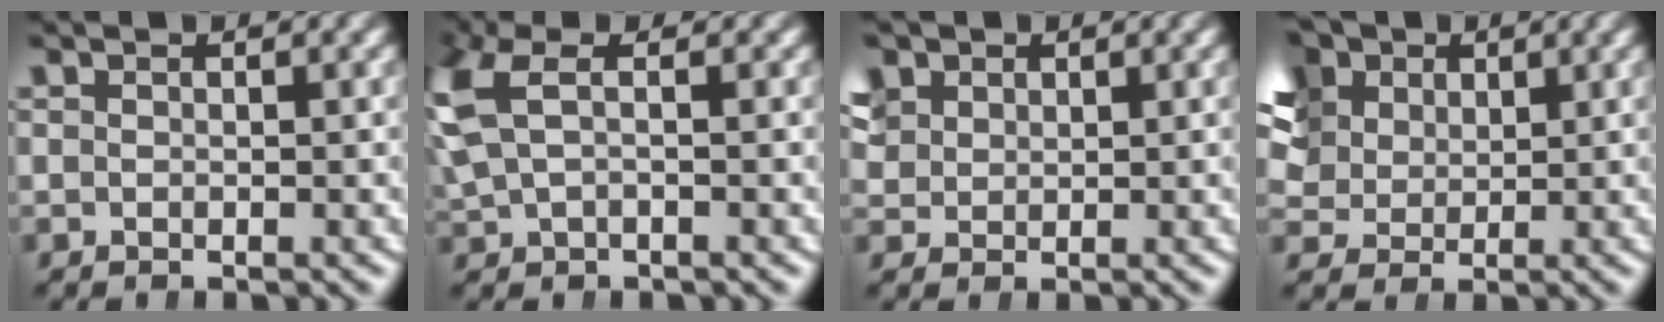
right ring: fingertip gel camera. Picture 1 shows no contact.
{"total": 4.9, "force": [0.8, 3.4, 3.4], "torque": [-0.100, 0.001, 0.017]}
{"total": 3.5, "force": [1.8, 2.7, 1.4], "torque": [-0.032, 0.005, 0.036]}
{"total": 11.5, "force": [4.5, 9.0, 5.6], "torque": [-0.125, 0.004, 0.066]}